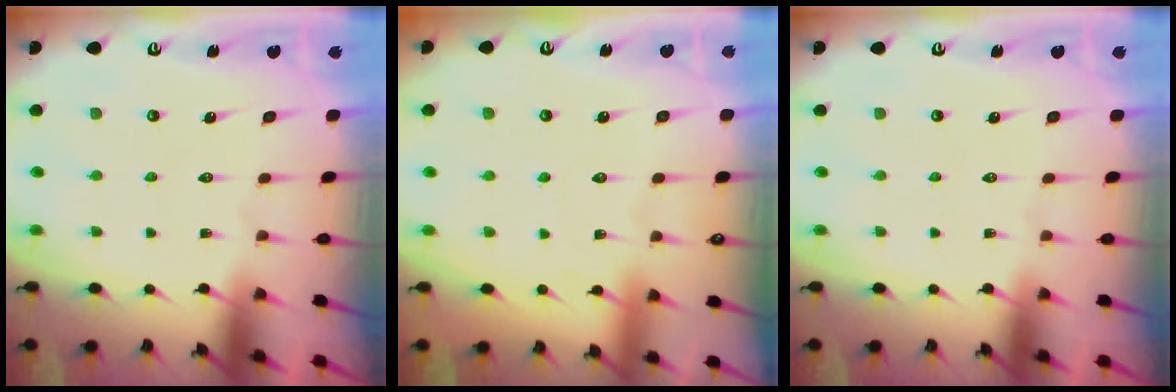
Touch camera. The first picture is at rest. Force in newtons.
{"total": 2.9, "press": 2.9, "slide": 0.4}
{"total": 0.0}